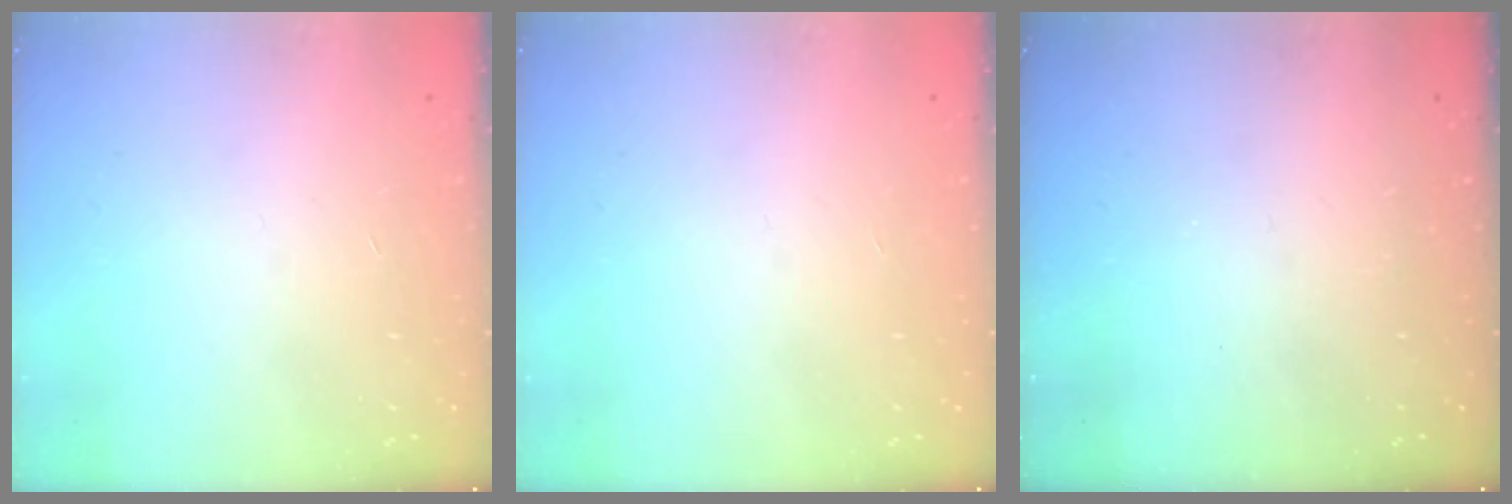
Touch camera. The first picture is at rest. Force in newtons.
{"total": 0.0}
{"total": 0.0}